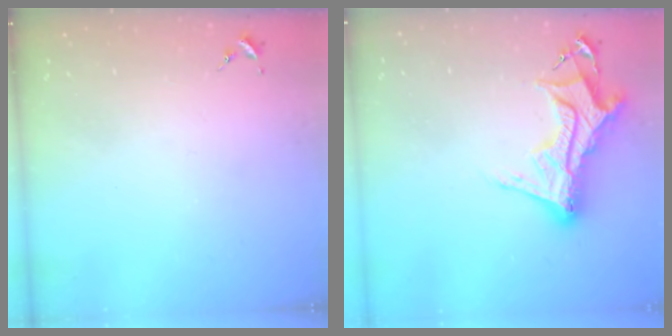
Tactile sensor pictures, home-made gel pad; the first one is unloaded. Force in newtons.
{"total": 15.8, "press": 15.7, "slide": 1.5}